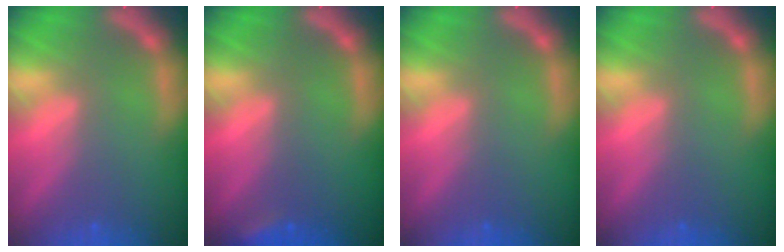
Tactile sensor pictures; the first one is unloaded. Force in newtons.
{"total": 1.9}
{"total": 0.0}
{"total": 0.0}